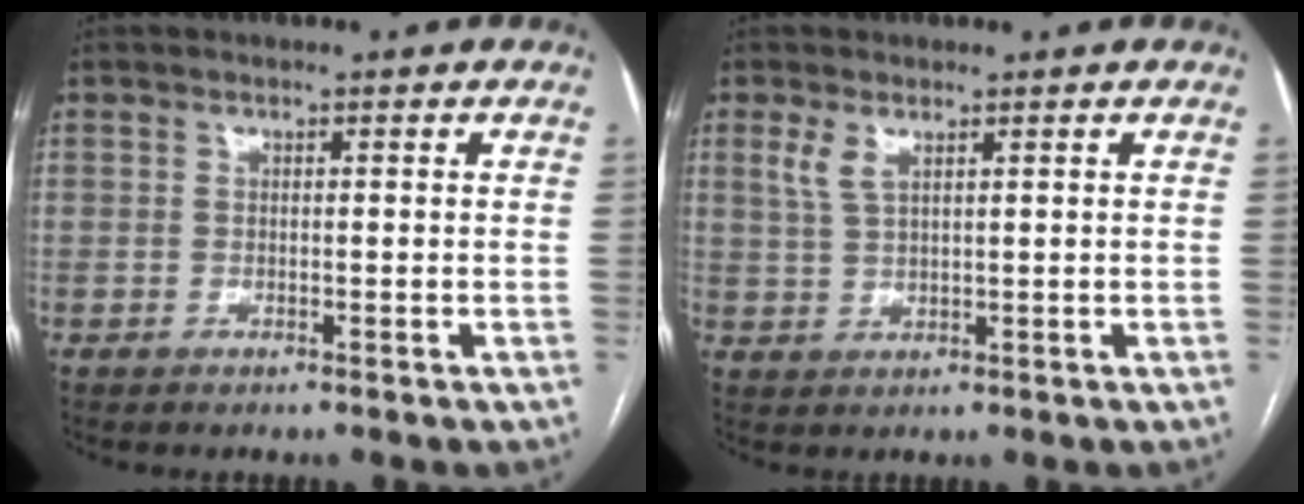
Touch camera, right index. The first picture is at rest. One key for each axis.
{"total": 3.1, "fx": 1.7, "fy": 1.1, "fz": 2.3, "tx": -0.059, "ty": 0.008, "tz": 0.044}